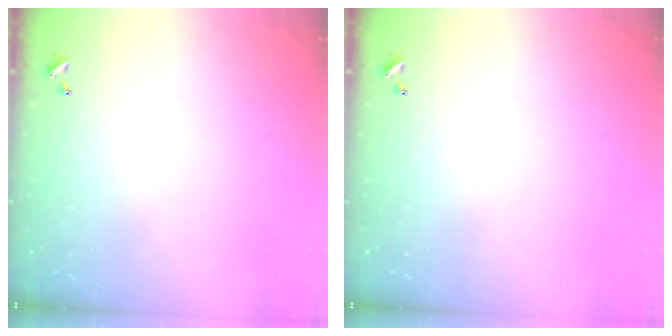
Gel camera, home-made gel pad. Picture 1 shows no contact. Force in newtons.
{"total": 0.0}